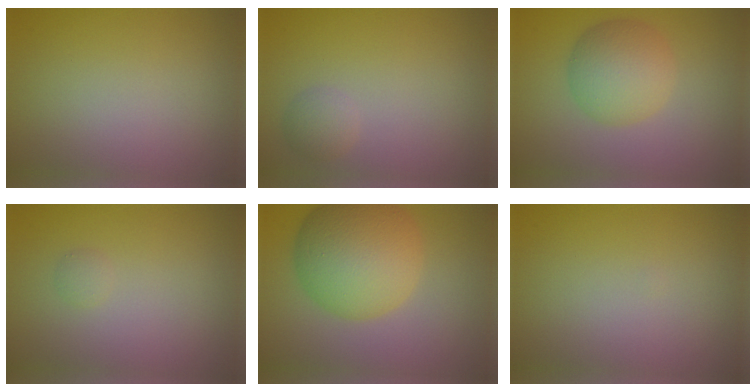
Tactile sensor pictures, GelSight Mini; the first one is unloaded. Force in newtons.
{"total": 1.5, "press": 1.5, "slide": 0.1}
{"total": 4.9, "press": 4.9, "slide": 0.1}
{"total": 0.6, "press": 0.6, "slide": 0.0}
{"total": 9.7, "press": 9.7, "slide": 0.2}
{"total": 0.0}